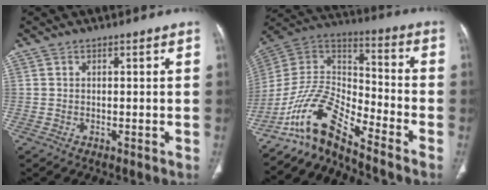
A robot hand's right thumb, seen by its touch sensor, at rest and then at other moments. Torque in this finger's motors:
{"motor_torque": [0.39, 0.08, 1.48, -1.28, 0.36]}